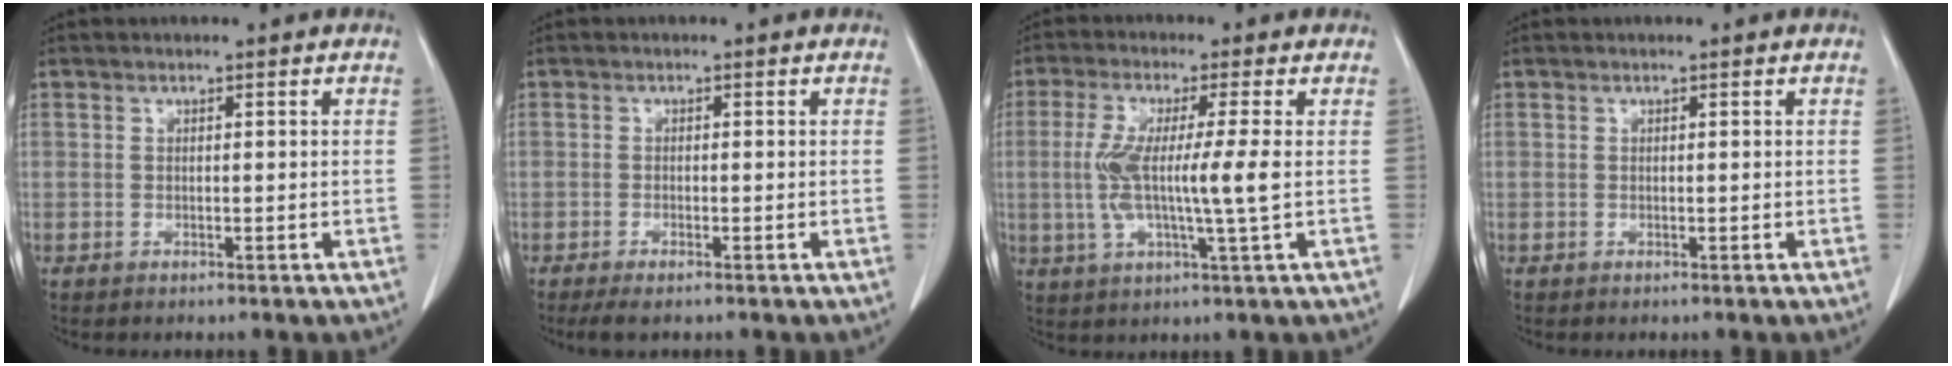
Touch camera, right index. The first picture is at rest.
{"total": 2.3, "force": [-1.6, 0.4, 1.6], "torque": [-0.024, -0.005, -0.024]}
{"total": 9.1, "force": [0.0, 0.0, 9.1], "torque": [-0.190, -0.005, -0.003]}
{"total": 0.0}